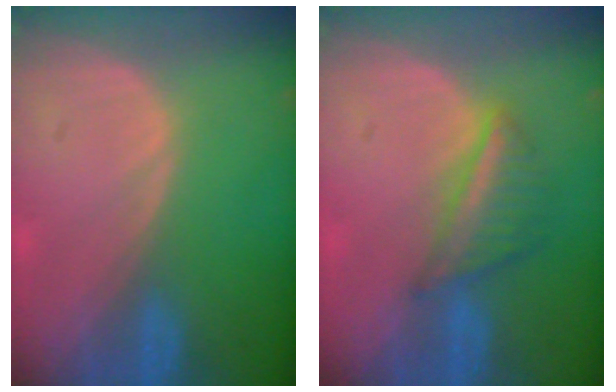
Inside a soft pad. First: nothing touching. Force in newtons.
{"total": 5.3, "press": 5.3, "slide": 0.4}